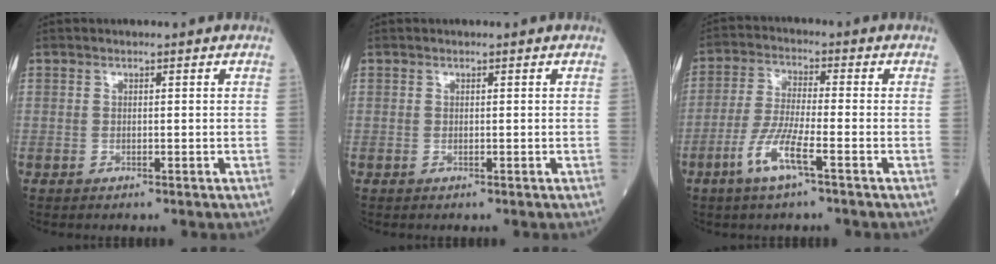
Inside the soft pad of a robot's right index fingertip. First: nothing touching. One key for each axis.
{"total": 0.0}
{"total": 7.8, "fx": -3.9, "fy": 1.0, "fz": 6.7, "tx": -0.149, "ty": -0.009, "tz": -0.078}